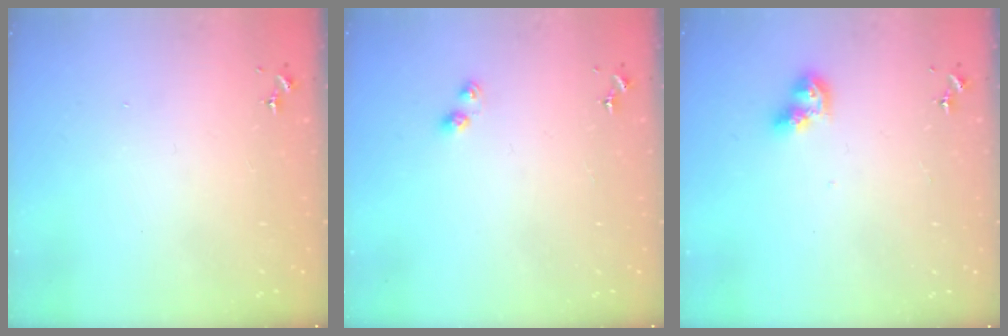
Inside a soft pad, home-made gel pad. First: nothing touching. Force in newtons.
{"total": 5.3, "press": 5.2, "slide": 0.7}
{"total": 7.4, "press": 7.4, "slide": 0.7}